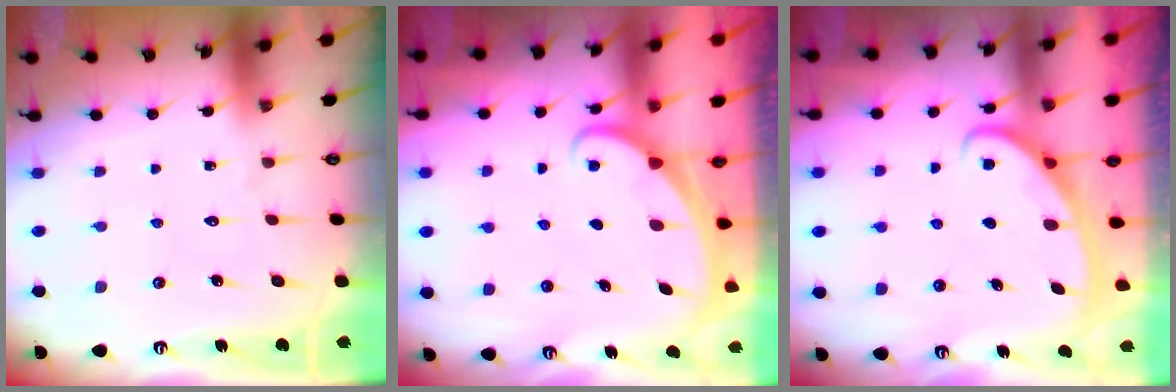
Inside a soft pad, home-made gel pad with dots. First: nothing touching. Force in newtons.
{"total": 1.3, "press": 1.3, "slide": 0.0}
{"total": 3.0, "press": 3.0, "slide": 0.4}